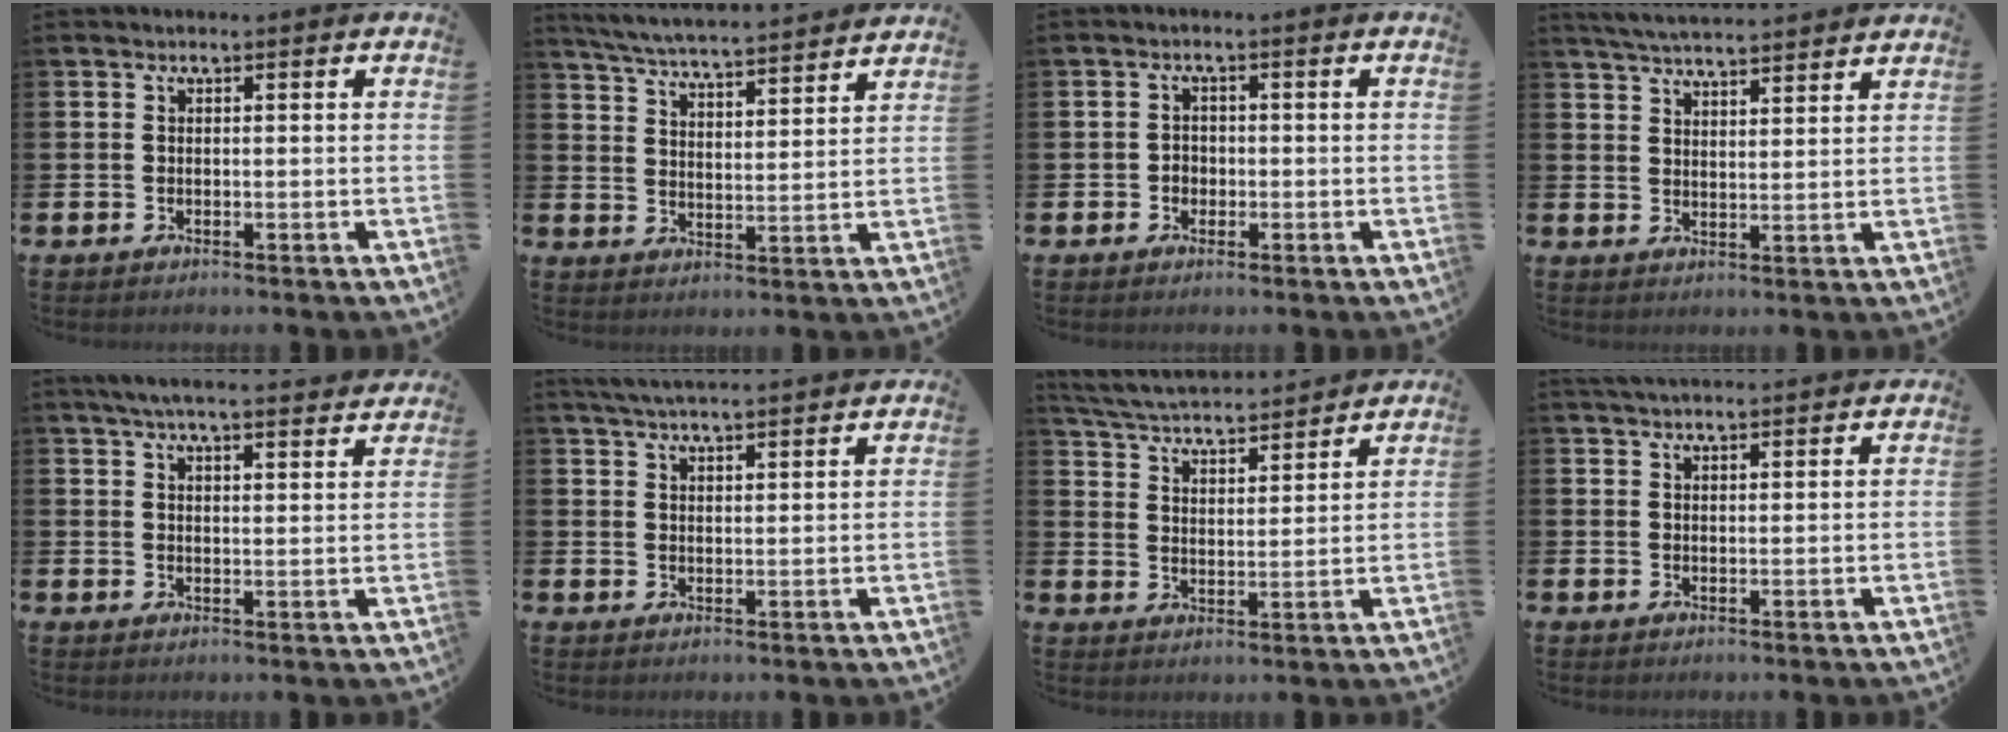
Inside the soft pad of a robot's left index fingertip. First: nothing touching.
{"total": 5.9, "force": [5.8, -0.1, 1.1], "torque": [-0.048, -0.045, 0.100]}
{"total": 1.6, "force": [-0.4, 1.5, 0.5], "torque": [-0.006, 0.004, -0.012]}
{"total": 4.9, "force": [4.9, 0.0, 0.5], "torque": [-0.031, -0.024, 0.089]}
{"total": 5.2, "force": [5.0, 0.2, 1.6], "torque": [-0.041, -0.021, 0.089]}
{"total": 4.1, "force": [4.0, -0.1, 0.9], "torque": [-0.026, -0.013, 0.072]}
{"total": 4.9, "force": [4.9, 0.5, 0.7], "torque": [-0.033, -0.040, 0.082]}
{"total": 2.8, "force": [2.7, 0.3, 0.6], "torque": [-0.009, -0.009, 0.048]}